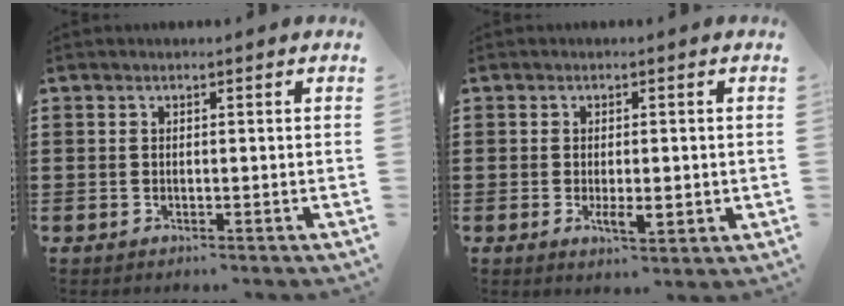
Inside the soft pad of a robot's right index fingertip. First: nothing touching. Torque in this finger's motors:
{"motor_torque": [-0.34, 0.13, 0.12, 0.05]}